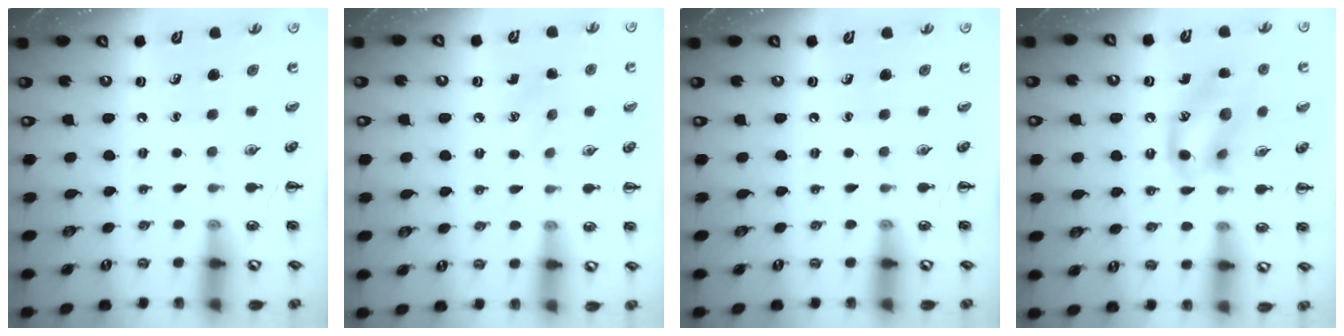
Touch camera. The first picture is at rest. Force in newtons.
{"total": 6.2, "press": 5.9, "slide": 1.7}
{"total": 0.0}
{"total": 14.1, "press": 14.0, "slide": 1.1}